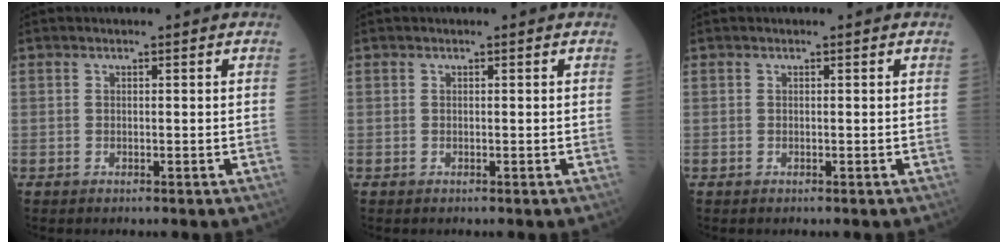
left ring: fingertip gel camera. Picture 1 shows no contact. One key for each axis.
{"total": 0.0}
{"total": 0.0}